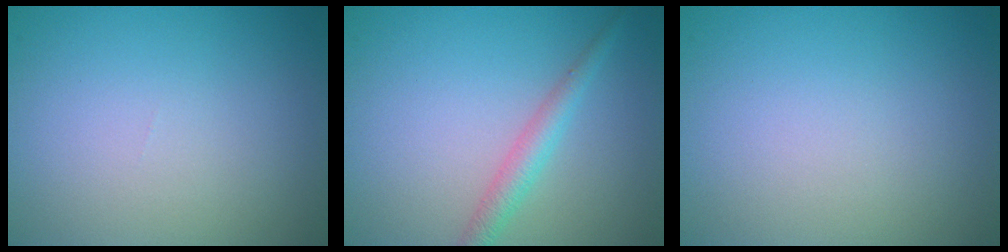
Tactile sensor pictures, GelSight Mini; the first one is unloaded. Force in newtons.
{"total": 2.1, "press": 2.1, "slide": 0.1}
{"total": 0.0}